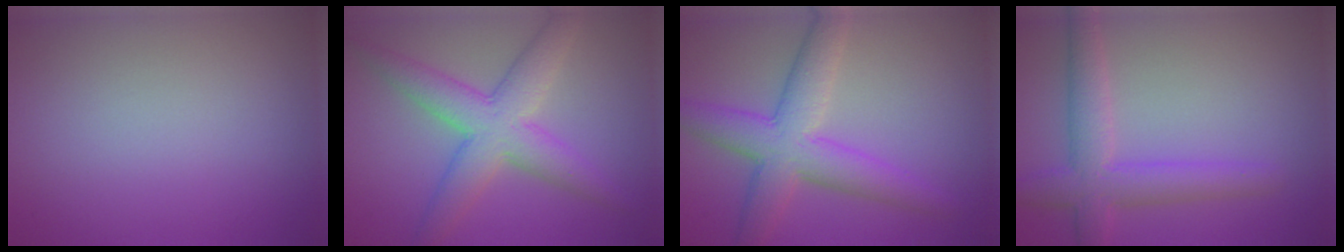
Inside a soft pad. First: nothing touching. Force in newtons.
{"total": 6.1, "press": 6.0, "slide": 0.2}
{"total": 6.4, "press": 6.4, "slide": 0.2}
{"total": 4.8, "press": 4.8, "slide": 0.4}